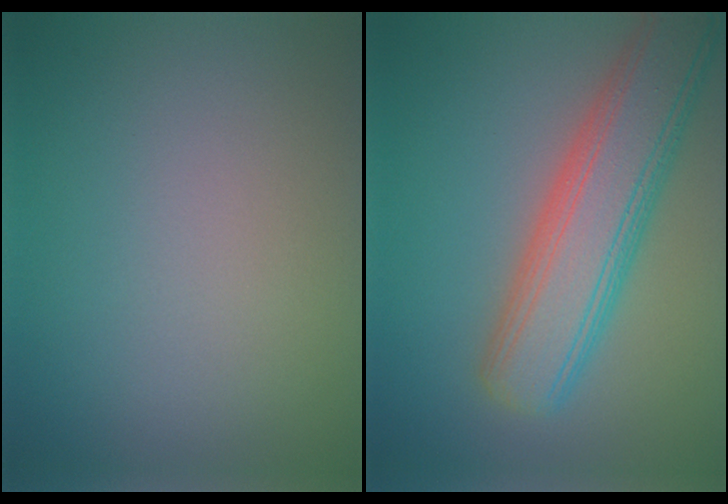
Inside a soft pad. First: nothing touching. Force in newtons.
{"total": 7.7, "press": 7.7, "slide": 0.6}